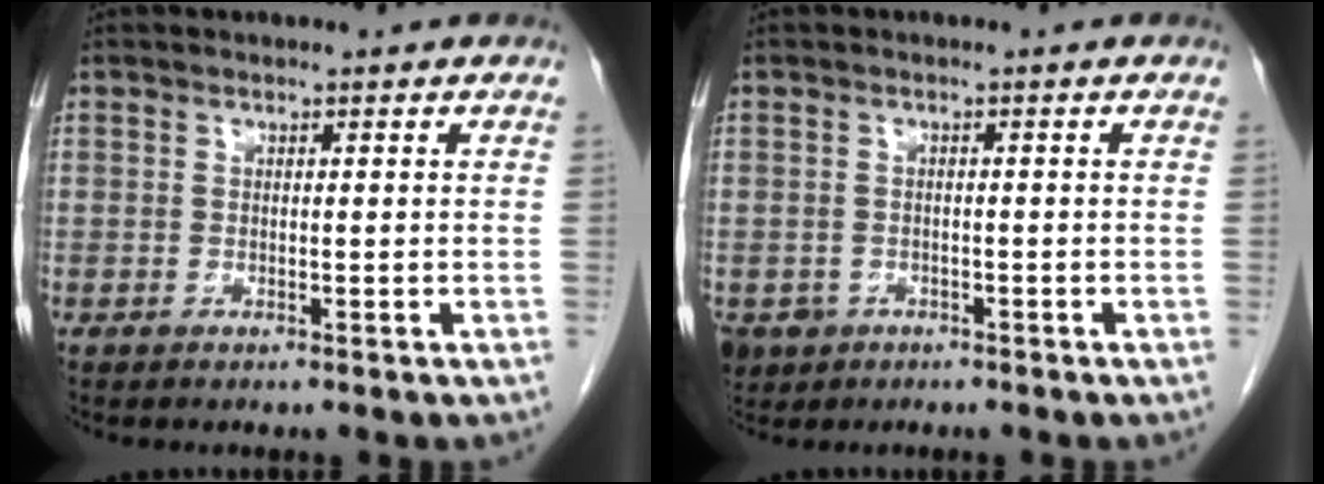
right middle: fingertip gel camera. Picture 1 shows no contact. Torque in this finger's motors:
{"motor_torque": [-0.22, -0.34, -0.04, -0.02]}